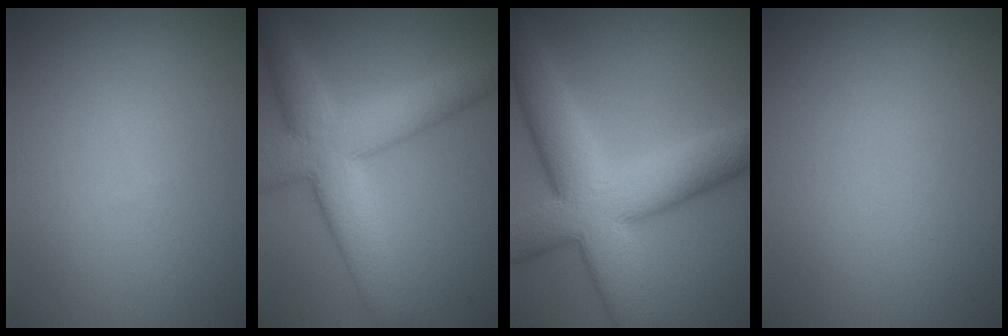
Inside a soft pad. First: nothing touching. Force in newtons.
{"total": 8.3, "press": 8.3, "slide": 0.5}
{"total": 11.3, "press": 11.3, "slide": 0.8}
{"total": 0.0}